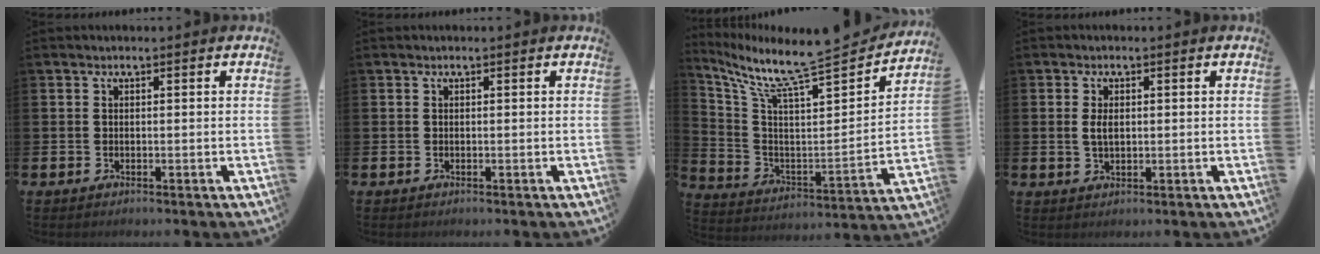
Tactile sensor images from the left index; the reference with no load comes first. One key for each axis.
{"total": 0.0}
{"total": 10.8, "fx": 9.4, "fy": 1.4, "fz": 5.1, "tx": -0.126, "ty": -0.081, "tz": 0.144}
{"total": 2.2, "fx": 0.5, "fy": 1.2, "fz": 1.8, "tx": -0.027, "ty": 0.001, "tz": 0.005}